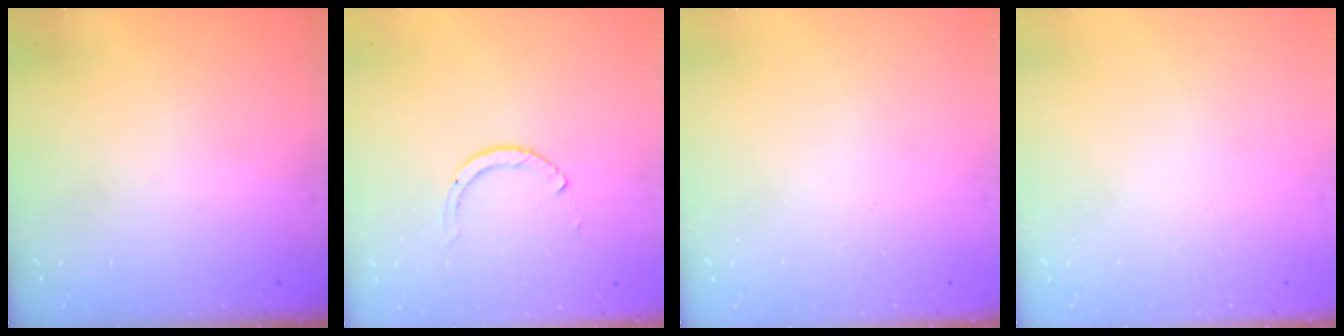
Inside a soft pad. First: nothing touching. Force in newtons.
{"total": 2.0, "press": 1.9, "slide": 0.3}
{"total": 0.0}
{"total": 0.0}